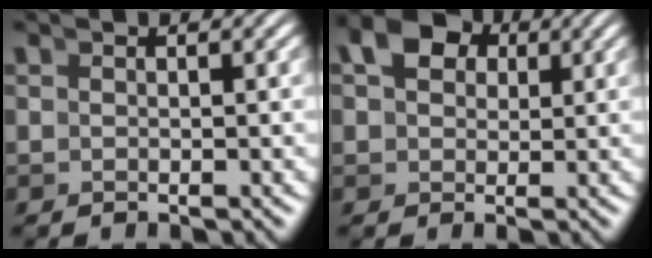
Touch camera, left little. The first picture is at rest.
{"total": 6.8, "force": [2.8, 5.1, 3.4], "torque": [-0.052, 0.013, 0.037]}